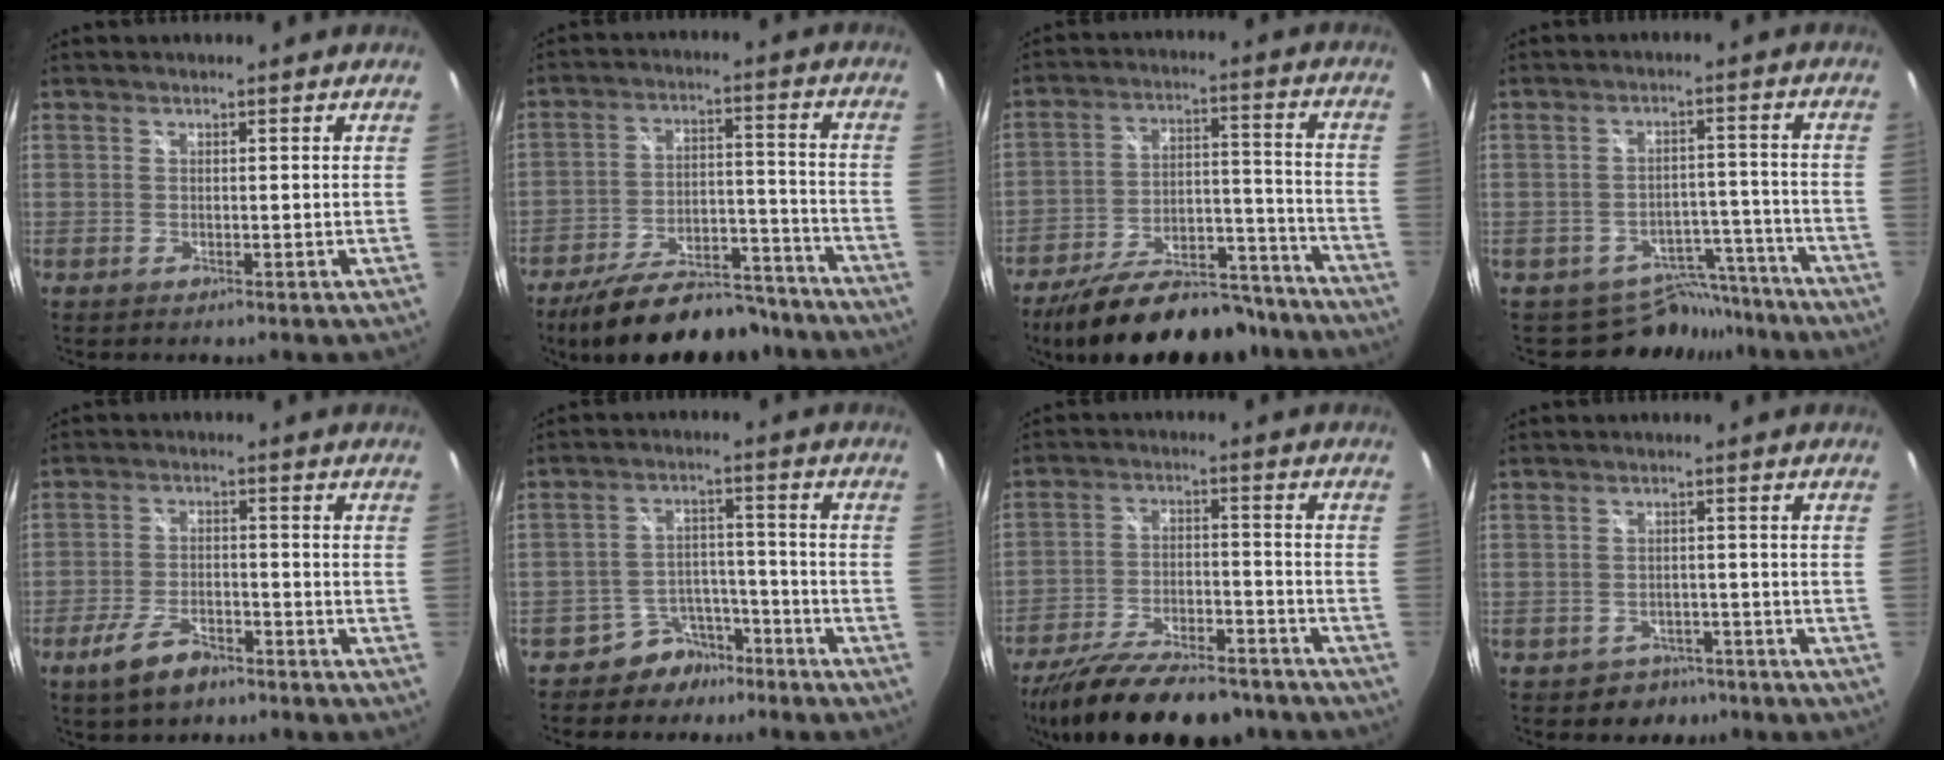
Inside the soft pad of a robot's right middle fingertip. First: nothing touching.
{"total": 21.5, "force": [-17.8, 7.6, 9.3], "torque": [-0.173, 0.006, -0.243]}
{"total": 24.0, "force": [-19.5, 8.9, 11.0], "torque": [-0.198, 0.008, -0.264]}
{"total": 8.7, "force": [-7.7, 4.1, 0.1], "torque": [0.007, 0.031, -0.102]}
{"total": 7.6, "force": [-5.3, 3.1, 4.5], "torque": [-0.106, -0.008, -0.095]}
{"total": 6.9, "force": [-5.4, 4.2, 0.7], "torque": [-0.012, 0.030, -0.083]}
{"total": 21.9, "force": [-17.8, 6.8, 10.7], "torque": [-0.204, -0.032, -0.267]}
{"total": 5.1, "force": [-3.6, 3.6, 0.3], "torque": [-0.013, 0.014, -0.046]}